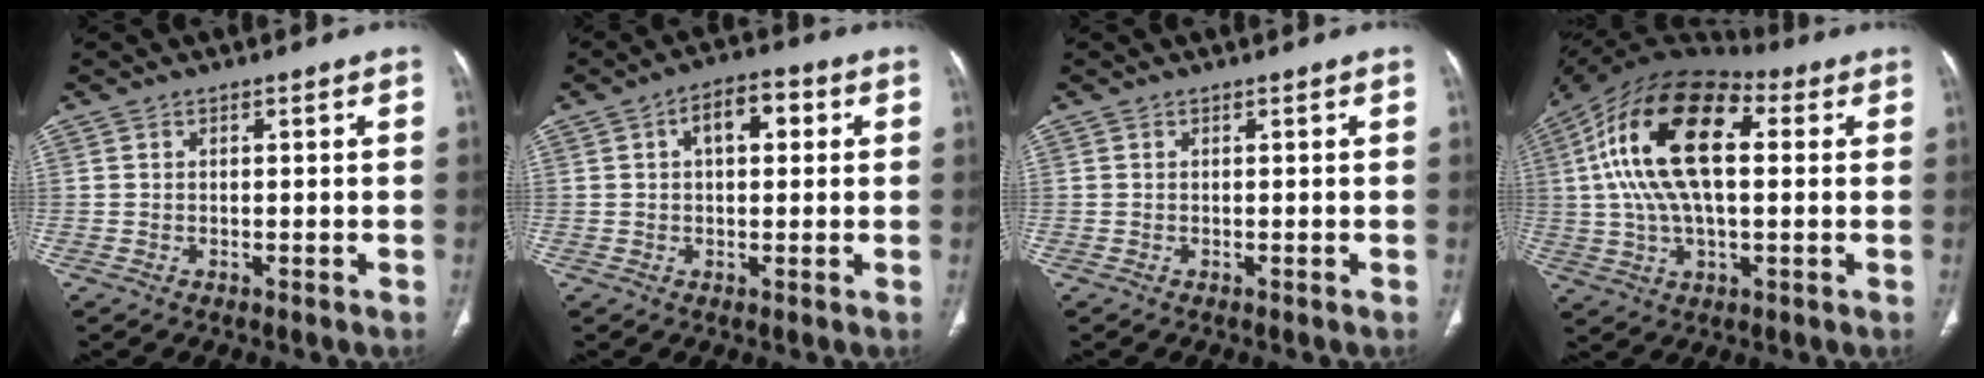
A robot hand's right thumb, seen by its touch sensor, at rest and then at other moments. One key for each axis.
{"total": 7.0, "fx": 1.8, "fy": 3.9, "fz": 5.5, "tx": -0.066, "ty": 0.018, "tz": 0.020}
{"total": 0.0}
{"total": 21.7, "fx": 4.0, "fy": 10.9, "fz": 18.3, "tx": -0.342, "ty": 0.023, "tz": 0.057}